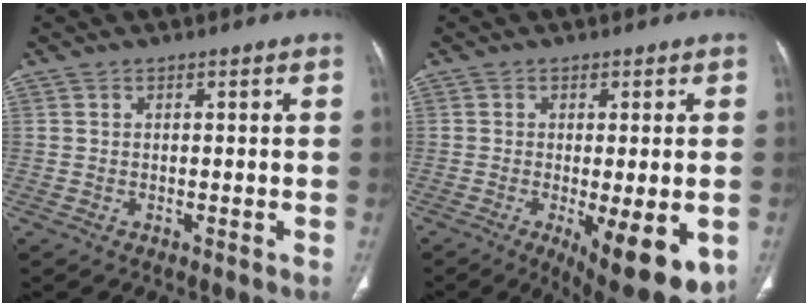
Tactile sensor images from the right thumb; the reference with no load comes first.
{"total": 13.4, "force": [-4.5, 4.4, 11.9], "torque": [-0.136, -0.019, -0.051]}